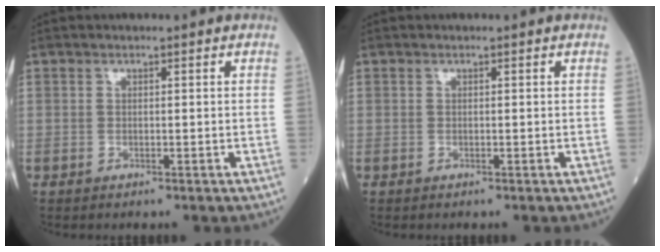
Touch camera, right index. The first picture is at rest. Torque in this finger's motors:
{"motor_torque": [-0.25, -0.09, 0.06, 0.01]}